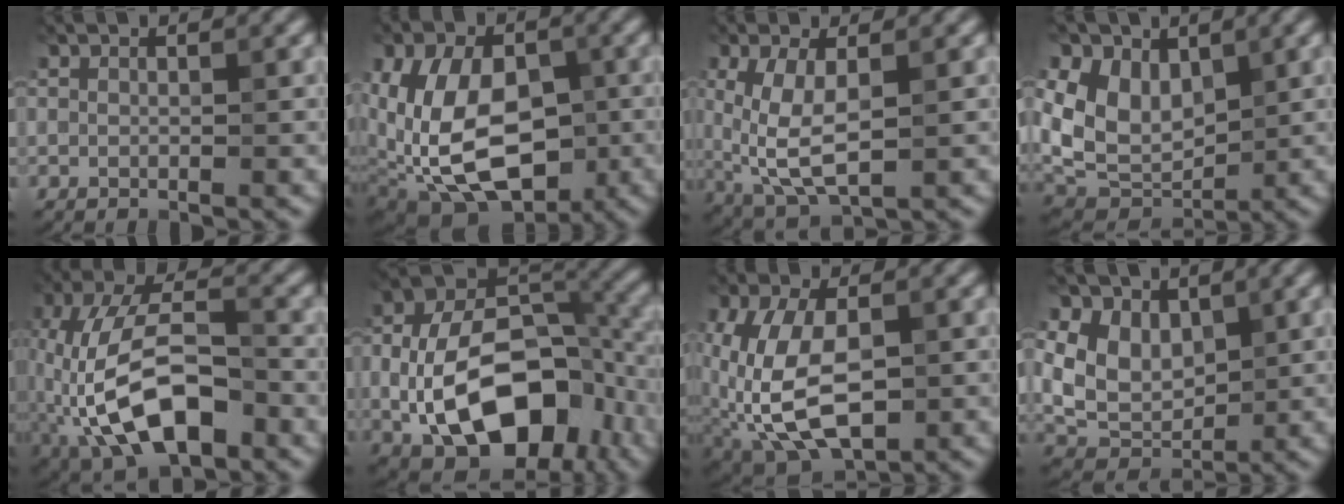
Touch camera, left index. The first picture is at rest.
{"total": 12.3, "force": [-2.2, 8.0, 9.0], "torque": [-0.168, -0.014, -0.044]}
{"total": 6.0, "force": [0.0, 2.7, 5.3], "torque": [-0.128, -0.011, 0.002]}
{"total": 7.1, "force": [2.0, 5.2, 4.5], "torque": [-0.088, -0.011, 0.033]}
{"total": 11.9, "force": [-4.8, 5.5, 9.4], "torque": [-0.183, 0.005, -0.095]}
{"total": 14.5, "force": [-3.9, 9.1, 10.6], "torque": [-0.181, -0.016, -0.072]}
{"total": 10.8, "force": [-2.0, 6.5, 8.4], "torque": [-0.197, -0.020, -0.037]}
{"total": 6.0, "force": [1.3, 4.6, 3.7], "torque": [-0.068, -0.006, 0.016]}